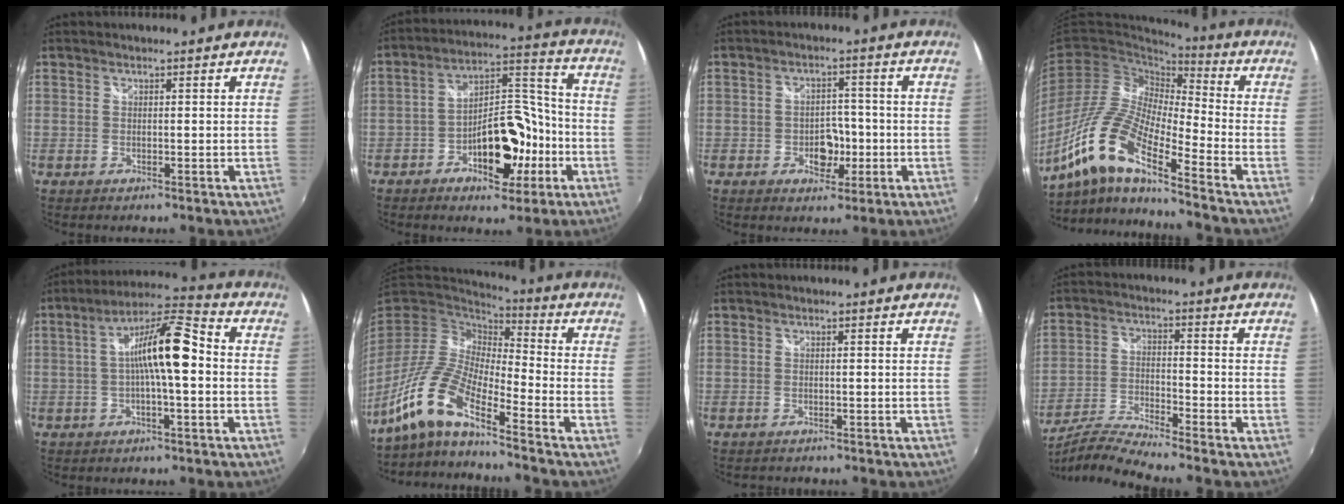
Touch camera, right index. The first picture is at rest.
{"total": 13.9, "force": [-5.9, 7.3, 10.3], "torque": [-0.172, 0.033, -0.082]}
{"total": 5.7, "force": [-1.8, 4.3, 3.4], "torque": [-0.056, 0.005, -0.023]}
{"total": 16.3, "force": [-9.9, 3.1, 12.6], "torque": [-0.247, -0.008, -0.212]}
{"total": 11.6, "force": [-0.4, 2.2, 11.4], "torque": [-0.196, 0.027, -0.009]}
{"total": 12.7, "force": [-9.1, 2.2, 8.6], "torque": [-0.171, -0.003, -0.192]}
{"total": 1.8, "force": [-1.7, 0.5, 0.3], "torque": [-0.013, -0.012, -0.021]}
{"total": 9.4, "force": [-8.7, -1.2, 3.5], "torque": [-0.079, -0.010, -0.170]}